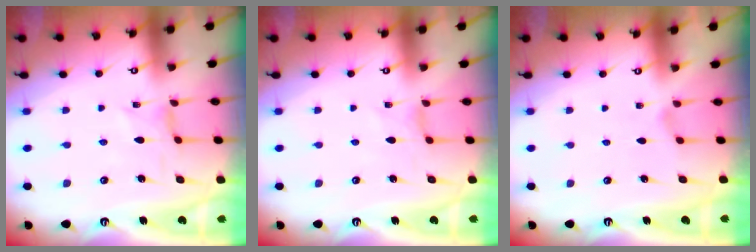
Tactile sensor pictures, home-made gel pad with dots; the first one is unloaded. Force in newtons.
{"total": 0.6, "press": 0.6, "slide": 0.1}
{"total": 0.7, "press": 0.6, "slide": 0.2}